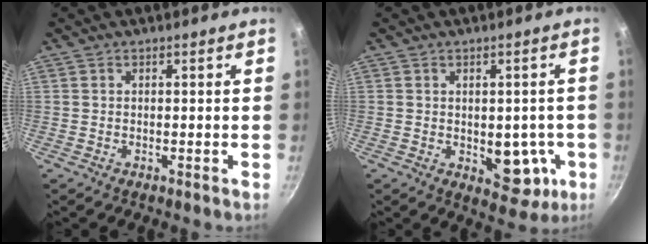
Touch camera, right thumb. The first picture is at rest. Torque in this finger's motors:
{"motor_torque": [0.92, 0.82, 0.98, -0.38, 0.12]}